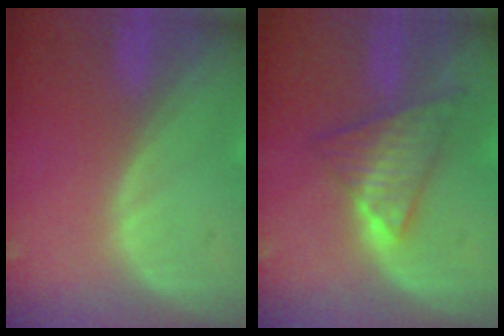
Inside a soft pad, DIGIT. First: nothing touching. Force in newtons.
{"total": 7.0, "press": 6.6, "slide": 2.5}